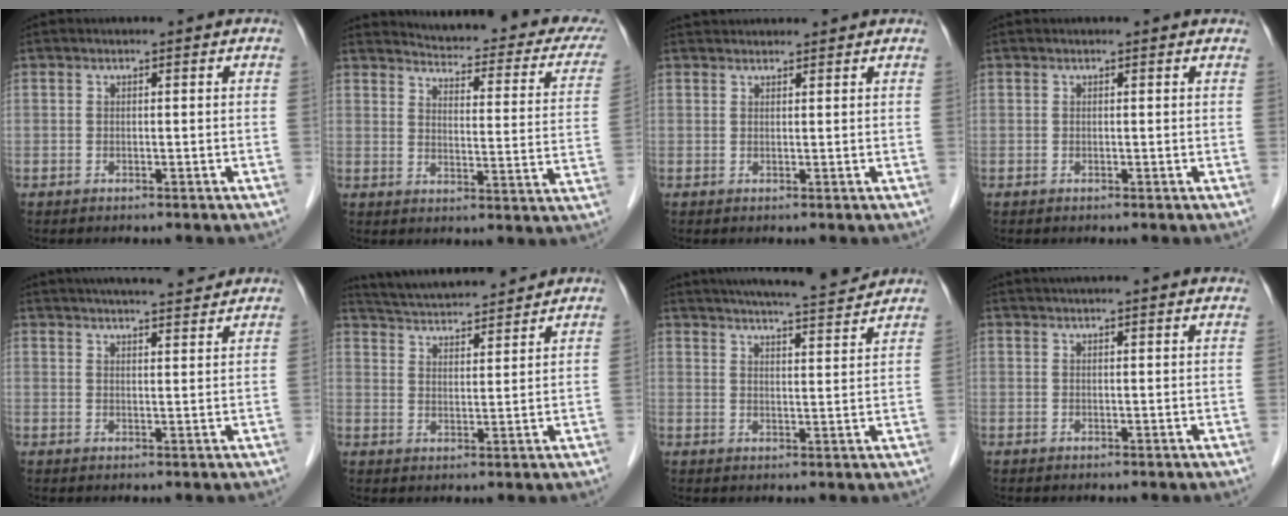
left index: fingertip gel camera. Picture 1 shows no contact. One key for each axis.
{"total": 20.9, "fx": 18.8, "fy": 4.3, "fz": 8.2, "tx": -0.090, "ty": -0.052, "tz": 0.202}
{"total": 4.5, "fx": 4.3, "fy": 0.9, "fz": 0.9, "tx": -0.012, "ty": 0.038, "tz": 0.061}
{"total": 1.4, "fx": 1.3, "fy": 0.4, "fz": 0.3, "tx": -0.014, "ty": 0.008, "tz": 0.008}
{"total": 14.4, "fx": 13.0, "fy": 1.7, "fz": 5.9, "tx": -0.092, "ty": 0.027, "tz": 0.179}
{"total": 15.0, "fx": 14.0, "fy": 1.7, "fz": 5.1, "tx": -0.092, "ty": 0.026, "tz": 0.219}
{"total": 14.1, "fx": 13.1, "fy": 0.7, "fz": 5.4, "tx": -0.090, "ty": 0.005, "tz": 0.176}
{"total": 11.8, "fx": 10.6, "fy": 0.9, "fz": 5.1, "tx": -0.071, "ty": 0.034, "tz": 0.127}